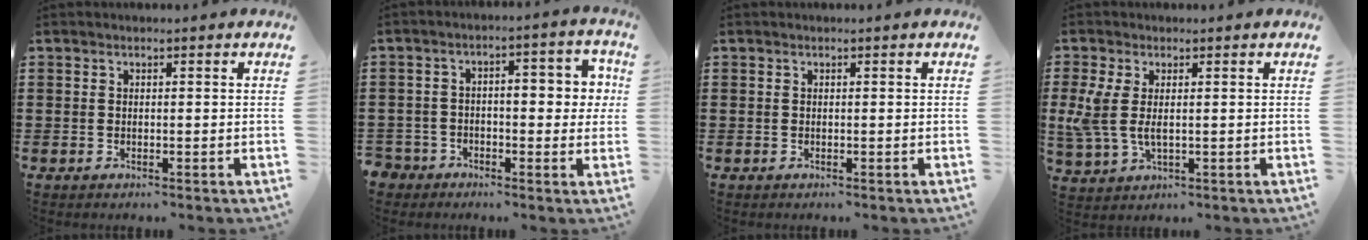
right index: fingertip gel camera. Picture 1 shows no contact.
{"total": 5.1, "force": [-1.4, 3.7, 3.2], "torque": [-0.059, 0.010, -0.035]}
{"total": 0.0}
{"total": 4.9, "force": [0.6, 2.4, 4.3], "torque": [-0.114, -0.004, 0.003]}